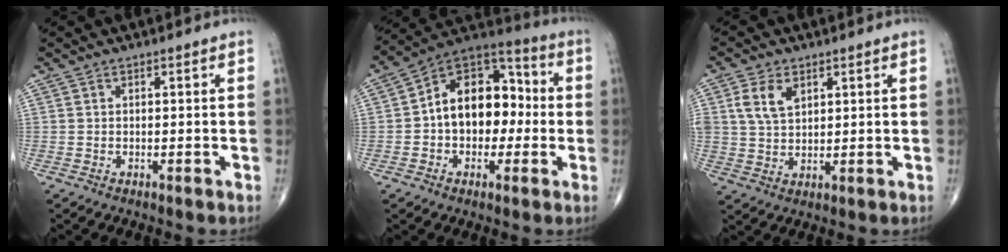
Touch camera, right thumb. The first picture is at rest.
{"total": 16.1, "force": [-0.3, 11.0, 11.8], "torque": [-0.140, 0.047, -0.016]}
{"total": 6.3, "force": [2.6, 3.9, 4.2], "torque": [-0.073, -0.007, 0.054]}